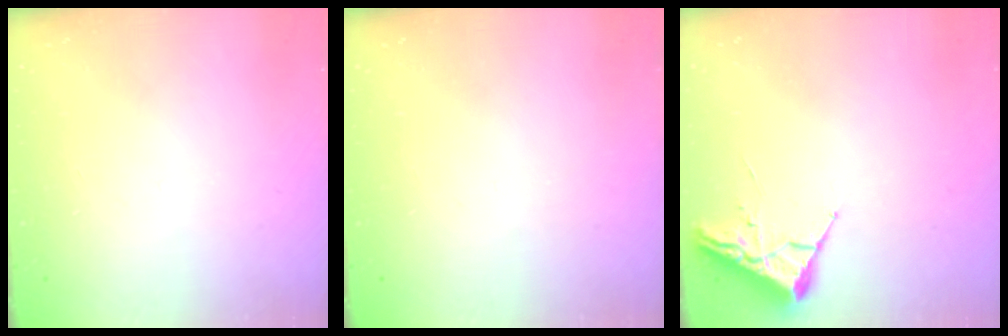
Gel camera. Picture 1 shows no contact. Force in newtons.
{"total": 0.0}
{"total": 3.7, "press": 3.6, "slide": 0.5}